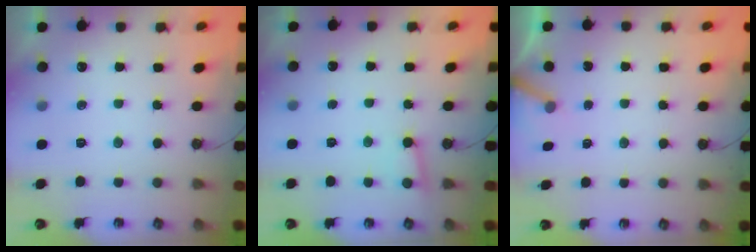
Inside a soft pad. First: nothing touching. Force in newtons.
{"total": 3.2, "press": 3.1, "slide": 0.8}
{"total": 3.0, "press": 3.0, "slide": 0.2}